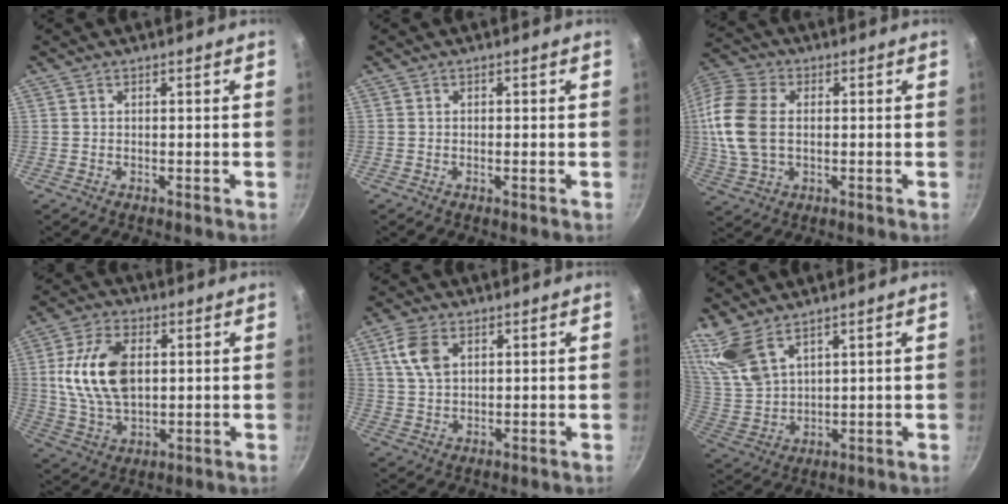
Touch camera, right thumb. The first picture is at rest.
{"total": 0.7, "force": [-0.2, 0.1, 0.6], "torque": [-0.013, 0.001, -0.004]}
{"total": 13.7, "force": [0.5, 9.0, 10.3], "torque": [-0.206, 0.015, 0.001]}
{"total": 14.4, "force": [2.2, 8.8, 11.2], "torque": [-0.197, -0.001, 0.042]}
{"total": 6.9, "force": [2.6, 4.2, 4.9], "torque": [-0.093, 0.000, 0.051]}
{"total": 10.9, "force": [7.7, 4.9, 5.9], "torque": [-0.116, -0.036, 0.174]}